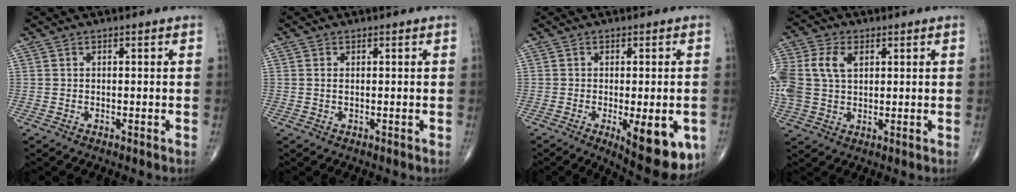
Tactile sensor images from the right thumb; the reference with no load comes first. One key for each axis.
{"total": 0.7, "fx": 0.1, "fy": 0.3, "fz": 0.6, "tx": -0.015, "ty": 0.002, "tz": 0.002}
{"total": 13.3, "fx": -4.4, "fy": 4.6, "fz": 11.7, "tx": -0.129, "ty": -0.011, "tz": -0.044}
{"total": 14.6, "fx": 3.3, "fy": 10.3, "fz": 9.8, "tx": -0.259, "ty": 0.018, "tz": 0.066}